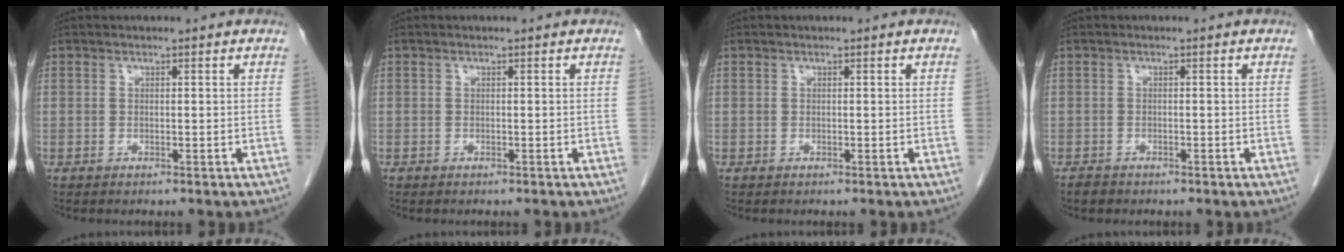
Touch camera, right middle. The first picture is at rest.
{"total": 0.0}
{"total": 0.0}
{"total": 1.2, "force": [-1.0, 0.6, 0.4], "torque": [-0.018, -0.002, -0.016]}